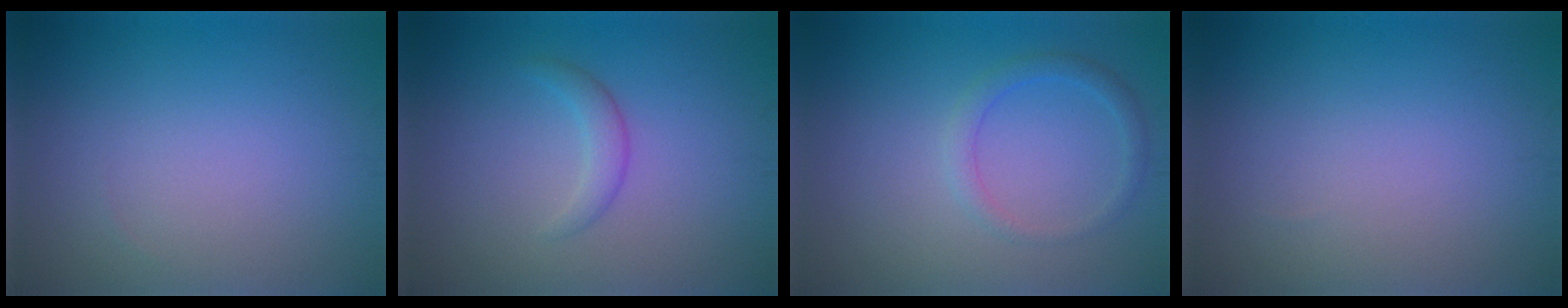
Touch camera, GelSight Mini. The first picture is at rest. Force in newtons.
{"total": 1.7, "press": 1.7, "slide": 0.2}
{"total": 1.8, "press": 1.8, "slide": 0.1}
{"total": 0.0}